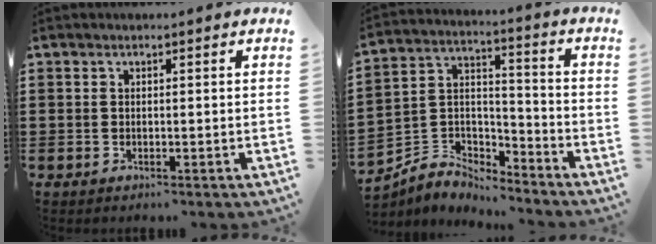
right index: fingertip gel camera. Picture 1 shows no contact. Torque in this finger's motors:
{"motor_torque": [-0.96, 0.62, -0.84, -0.21]}